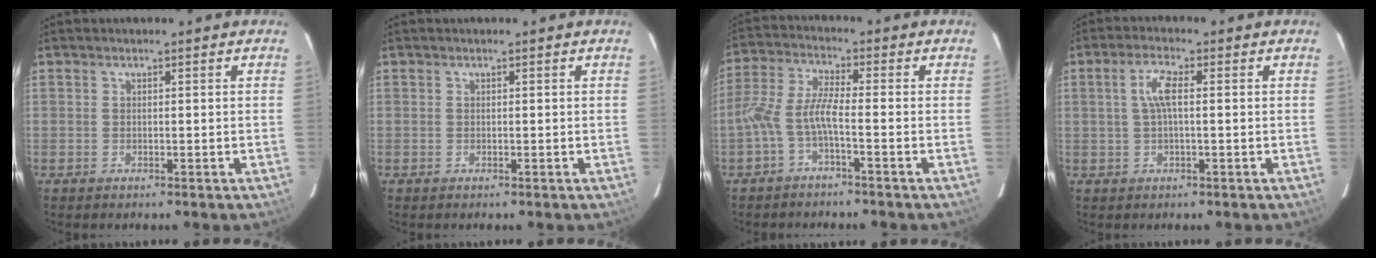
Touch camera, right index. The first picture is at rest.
{"total": 0.0}
{"total": 4.7, "force": [-2.2, 0.3, 4.1], "torque": [-0.099, 0.008, -0.043]}
{"total": 4.1, "force": [0.5, 0.9, 3.9], "torque": [-0.078, 0.007, 0.010]}